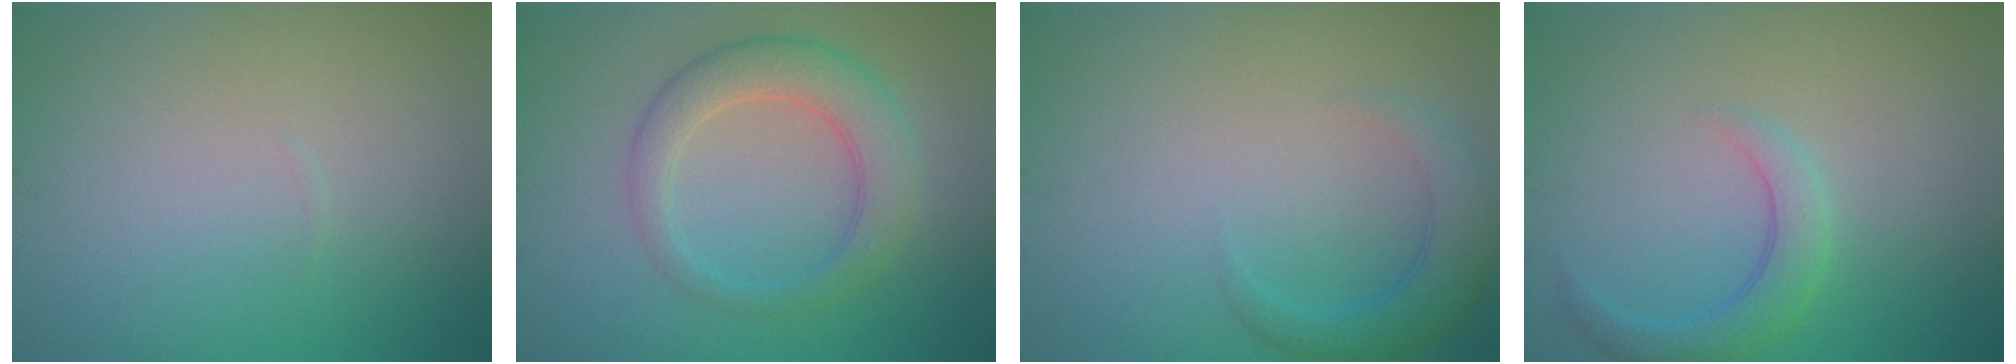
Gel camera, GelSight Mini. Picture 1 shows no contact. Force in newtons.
{"total": 4.8, "press": 4.7, "slide": 0.1}
{"total": 3.3, "press": 3.3, "slide": 0.3}
{"total": 2.8, "press": 2.8, "slide": 0.4}